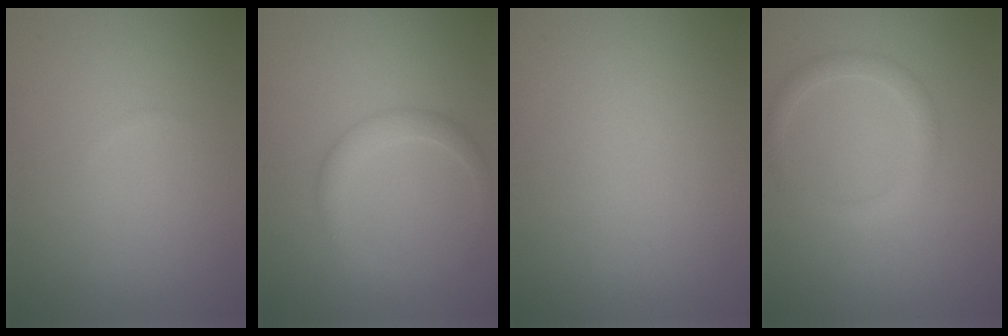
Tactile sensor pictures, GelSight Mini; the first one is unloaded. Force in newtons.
{"total": 2.2, "press": 2.2, "slide": 0.1}
{"total": 0.0}
{"total": 1.9, "press": 1.9, "slide": 0.1}